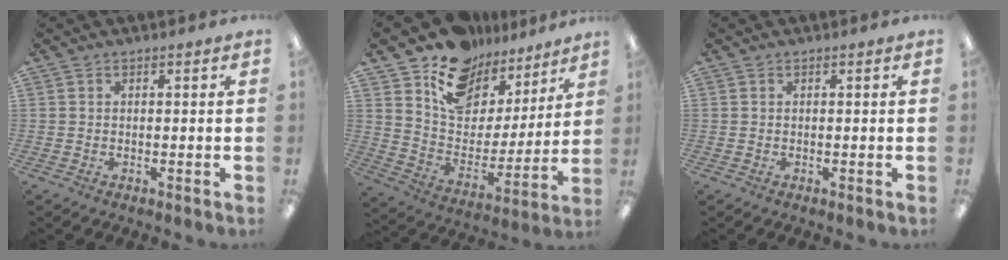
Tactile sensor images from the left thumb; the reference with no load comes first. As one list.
[{"total": 14.3, "force": [10.7, 8.6, 4.0], "torque": [-0.083, -0.080, 0.196]}, {"total": 0.0}]